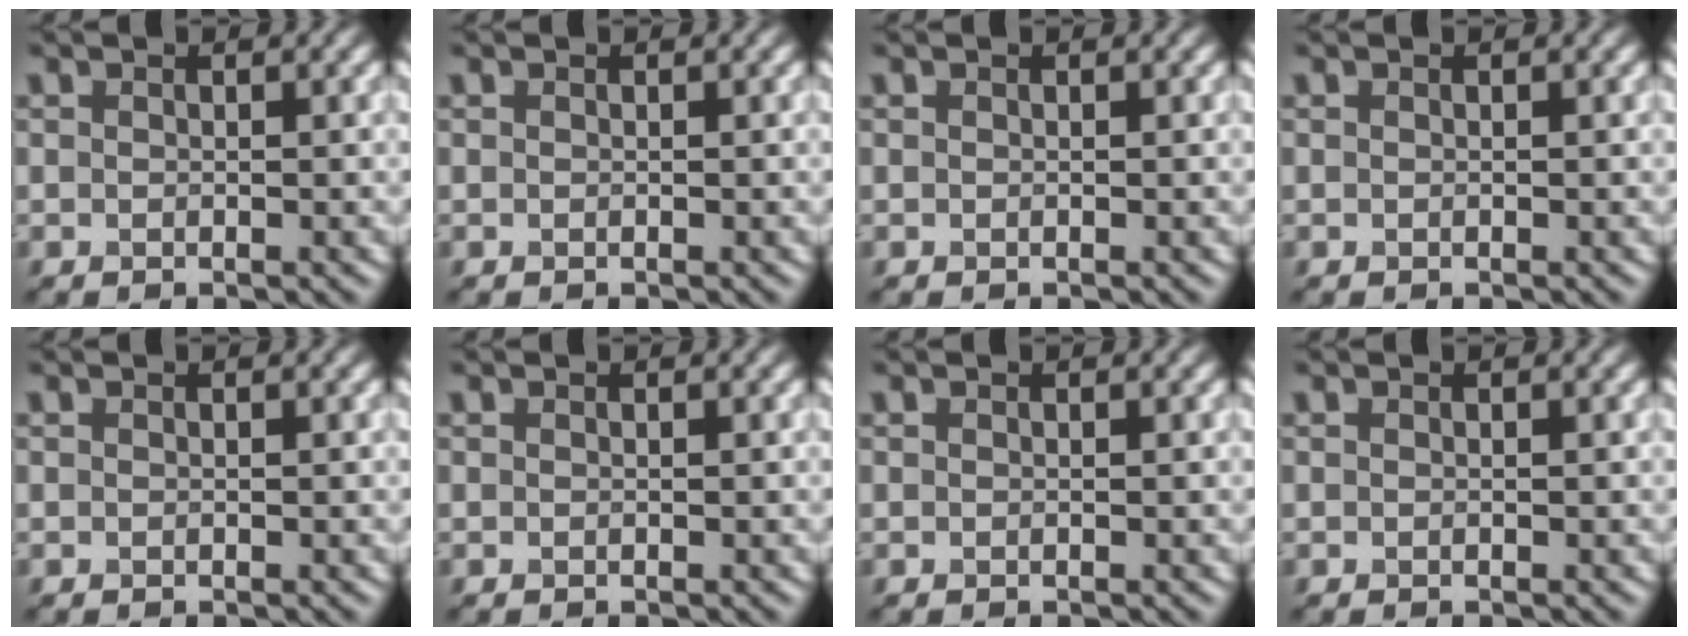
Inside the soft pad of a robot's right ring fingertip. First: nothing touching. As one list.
[{"total": 0.0}, {"total": 0.0}, {"total": 0.0}, {"total": 0.0}, {"total": 0.0}, {"total": 0.0}, {"total": 0.0}]